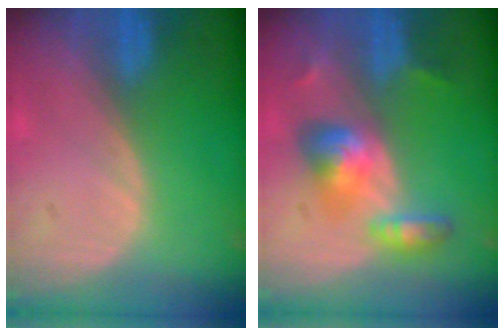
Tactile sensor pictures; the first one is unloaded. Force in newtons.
{"total": 6.2, "press": 6.0, "slide": 1.5}